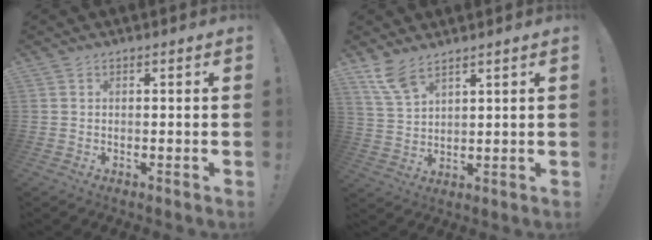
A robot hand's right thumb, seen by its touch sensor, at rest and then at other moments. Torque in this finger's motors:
{"motor_torque": [0.05, 0.06, 0.37, 0.36, 0.01]}